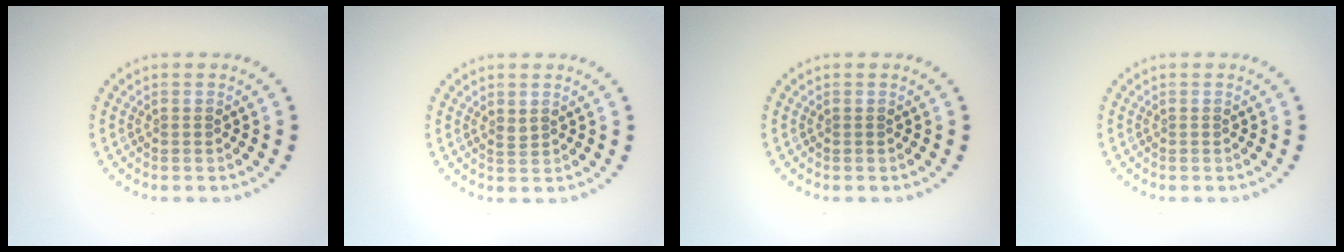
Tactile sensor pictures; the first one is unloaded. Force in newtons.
{"total": 0.6, "press": 0.5, "slide": 0.3}
{"total": 0.0}
{"total": 0.0}